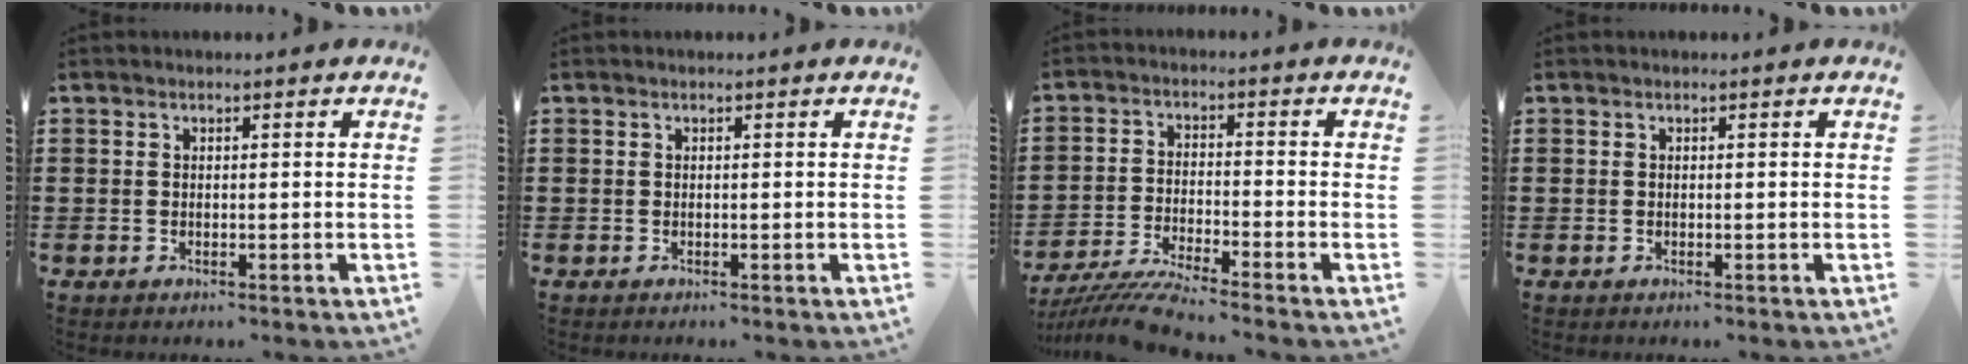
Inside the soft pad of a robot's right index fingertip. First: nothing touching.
{"total": 0.0}
{"total": 5.8, "force": [-5.5, -0.7, 1.8], "torque": [-0.045, -0.020, -0.110]}
{"total": 0.0}